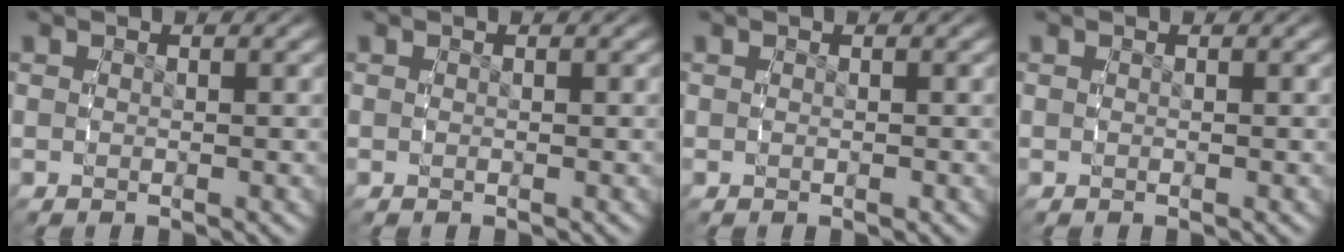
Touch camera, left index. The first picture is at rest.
{"total": 0.0}
{"total": 0.0}
{"total": 0.0}